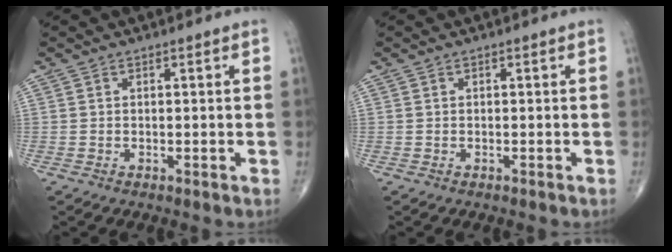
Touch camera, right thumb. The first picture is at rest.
{"total": 0.0}